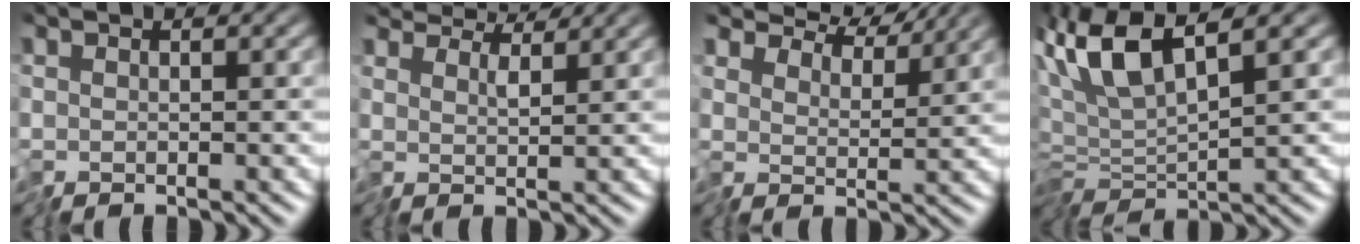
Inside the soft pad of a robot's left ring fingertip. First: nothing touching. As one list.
[{"total": 4.8, "force": [4.6, 0.6, 1.2], "torque": [-0.035, 0.014, 0.061]}, {"total": 6.0, "force": [5.5, 1.6, 1.8], "torque": [-0.037, 0.012, 0.071]}, {"total": 5.7, "force": [1.8, 1.6, 5.1], "torque": [-0.113, 0.012, 0.028]}]